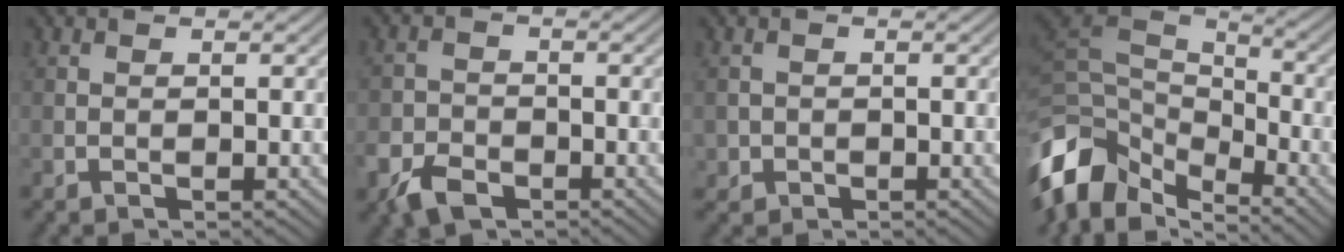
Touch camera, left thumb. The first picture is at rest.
{"total": 5.2, "force": [-3.3, 3.2, 2.4], "torque": [-0.055, -0.007, -0.069]}
{"total": 1.5, "force": [-0.4, 1.4, 0.2], "torque": [0.003, -0.006, -0.011]}
{"total": 11.1, "force": [-5.9, 6.7, 6.6], "torque": [-0.169, -0.006, -0.117]}